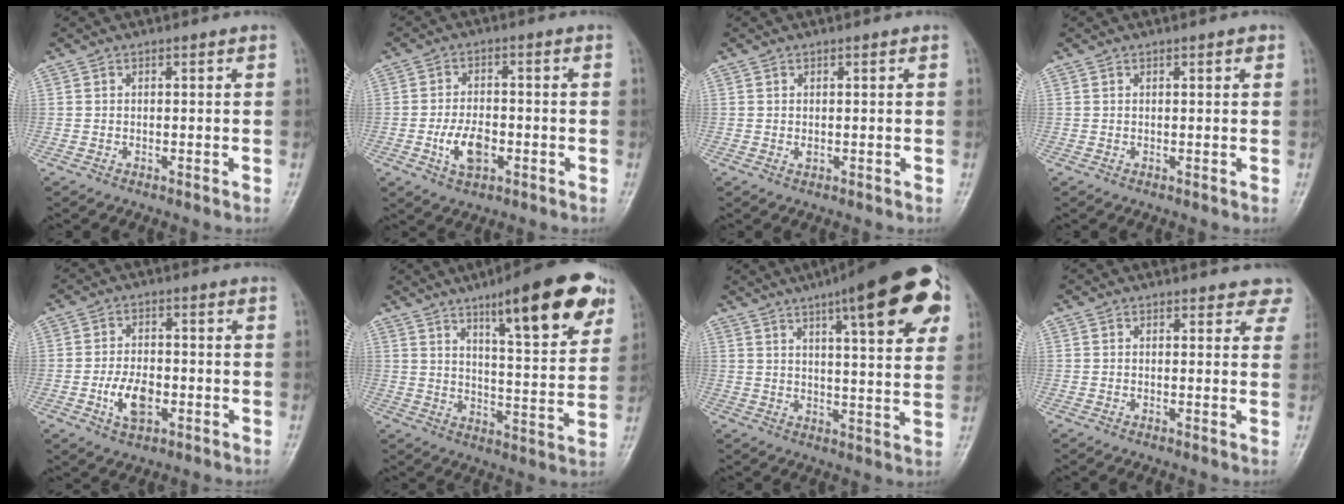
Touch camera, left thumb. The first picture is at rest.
{"total": 6.7, "force": [-2.2, 3.8, 5.1], "torque": [-0.086, 0.010, -0.039]}
{"total": 1.1, "force": [0.1, 0.6, 1.0], "torque": [-0.015, 0.004, 0.006]}
{"total": 1.2, "force": [0.6, 0.4, 1.0], "torque": [-0.012, 0.001, 0.006]}
{"total": 6.9, "force": [-2.1, 4.0, 5.3], "torque": [-0.089, 0.009, -0.038]}
{"total": 19.1, "force": [10.8, 4.4, 15.1], "torque": [-0.179, -0.043, 0.157]}
{"total": 20.5, "force": [9.7, 5.1, 17.4], "torque": [-0.214, -0.013, 0.128]}
{"total": 4.5, "force": [3.8, 2.1, 1.3], "torque": [0.023, -0.015, 0.027]}